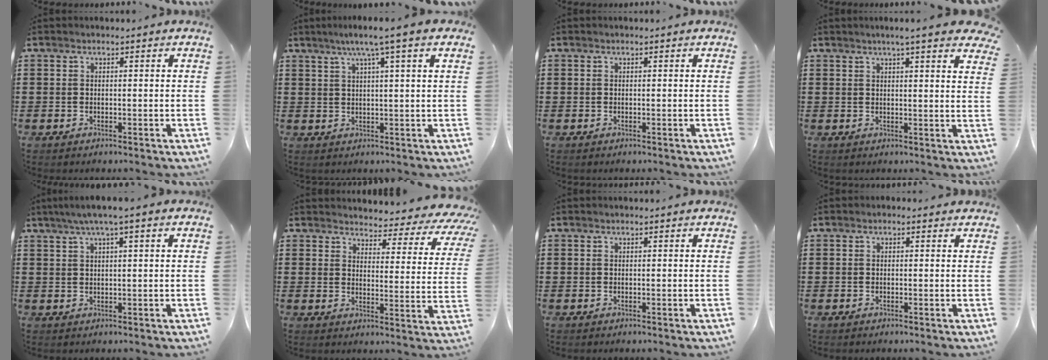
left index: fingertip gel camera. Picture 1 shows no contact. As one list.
[{"total": 4.9, "force": [2.9, -0.7, 3.9], "torque": [-0.083, 0.000, 0.046]}, {"total": 0.0}, {"total": 4.1, "force": [3.4, -0.2, 2.3], "torque": [-0.047, -0.007, 0.058]}, {"total": 3.0, "force": [1.3, -0.1, 2.7], "torque": [-0.052, 0.000, 0.021]}, {"total": 3.9, "force": [3.7, 0.8, 0.9], "torque": [-0.025, -0.036, 0.057]}, {"total": 0.0}, {"total": 0.6, "force": [-0.2, 0.5, 0.2], "torque": [-0.005, 0.003, -0.004]}]